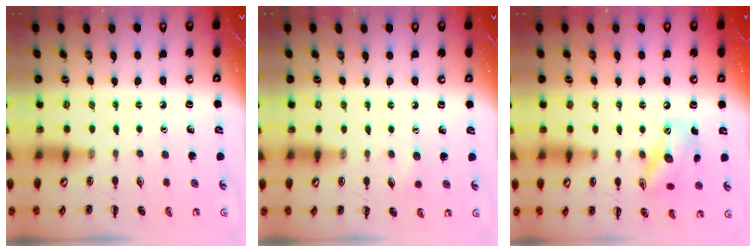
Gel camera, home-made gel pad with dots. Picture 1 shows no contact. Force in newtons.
{"total": 3.8, "press": 3.7, "slide": 0.9}
{"total": 13.9, "press": 13.6, "slide": 2.7}